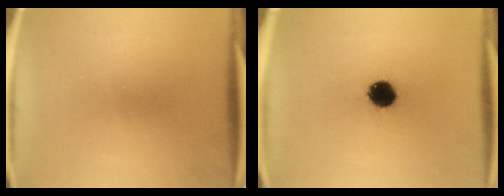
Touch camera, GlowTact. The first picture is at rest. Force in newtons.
{"total": 8.4}